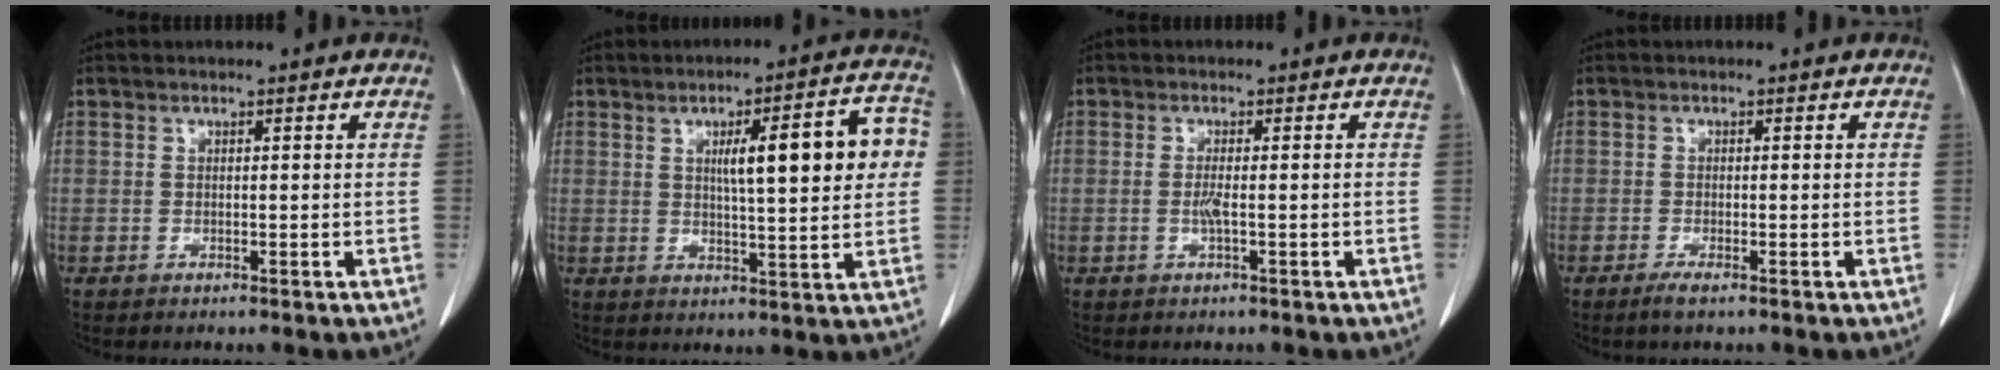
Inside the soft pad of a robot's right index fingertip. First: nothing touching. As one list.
[{"total": 12.2, "force": [2.3, 2.1, 11.8], "torque": [-0.156, 0.026, 0.032]}, {"total": 1.8, "force": [-0.5, -0.1, 1.7], "torque": [-0.035, -0.002, -0.009]}, {"total": 1.6, "force": [-1.0, 0.1, 1.2], "torque": [-0.022, -0.004, -0.019]}]